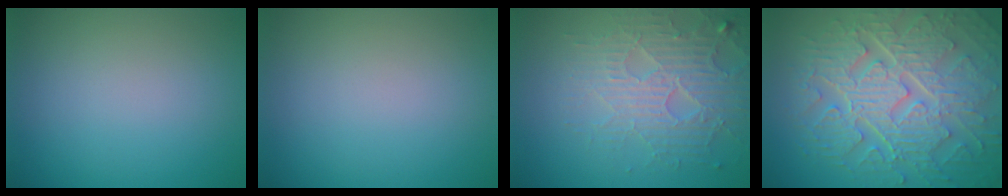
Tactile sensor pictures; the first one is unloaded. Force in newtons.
{"total": 0.0}
{"total": 4.1, "press": 4.1, "slide": 0.4}
{"total": 10.4, "press": 7.0, "slide": 7.7}